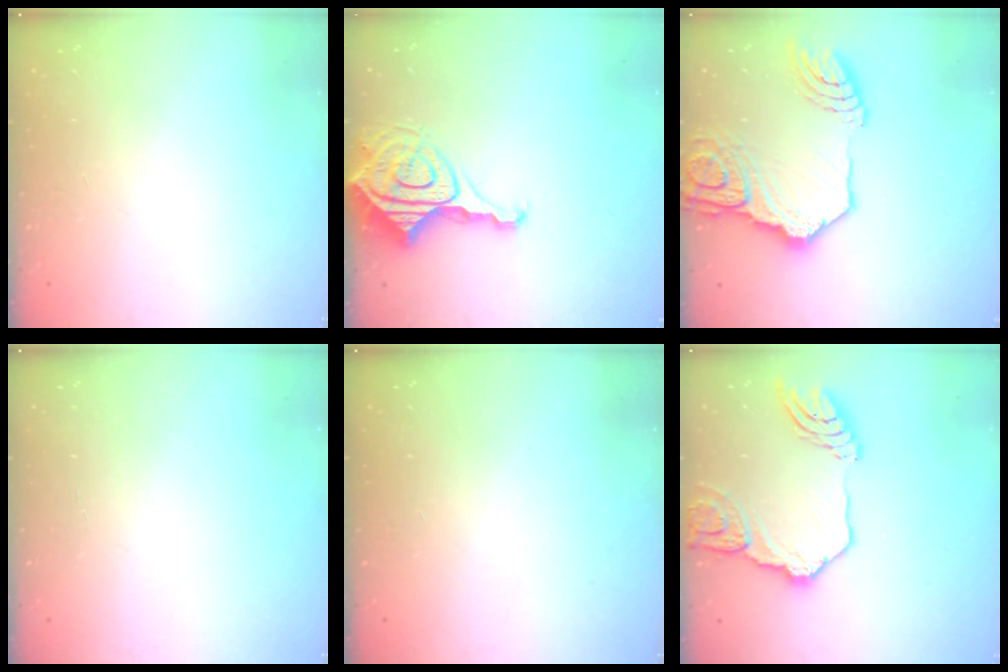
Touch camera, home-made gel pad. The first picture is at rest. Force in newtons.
{"total": 12.1, "press": 12.0, "slide": 1.1}
{"total": 22.5, "press": 22.3, "slide": 2.6}
{"total": 1.7, "press": 1.7, "slide": 0.1}
{"total": 0.0}
{"total": 17.3, "press": 17.2, "slide": 1.8}